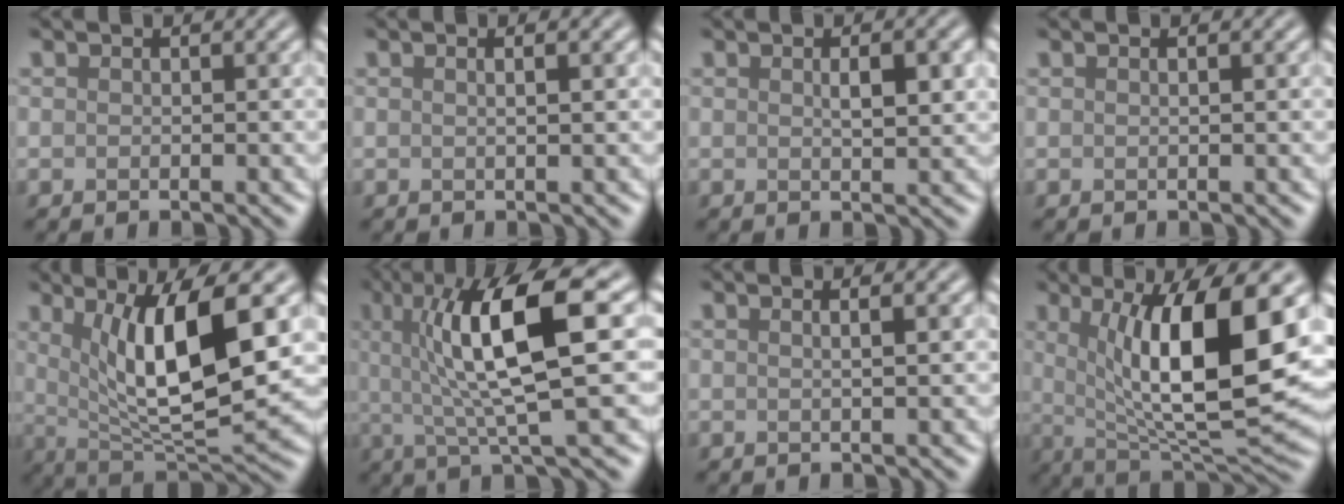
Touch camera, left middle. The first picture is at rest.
{"total": 1.6, "force": [0.6, 0.6, 1.4], "torque": [-0.009, -0.001, -0.002]}
{"total": 2.6, "force": [0.6, 0.8, 2.4], "torque": [-0.037, 0.001, 0.011]}
{"total": 0.6, "force": [0.3, 0.2, 0.5], "torque": [-0.007, 0.002, 0.000]}
{"total": 9.7, "force": [2.3, 2.7, 9.0], "torque": [-0.142, -0.014, 0.046]}
{"total": 10.2, "force": [2.1, 2.2, 9.8], "torque": [-0.152, 0.003, 0.038]}
{"total": 2.4, "force": [0.9, 1.0, 2.0], "torque": [-0.012, 0.004, -0.010]}
{"total": 13.1, "force": [2.5, 3.7, 12.3], "torque": [-0.182, -0.008, 0.046]}